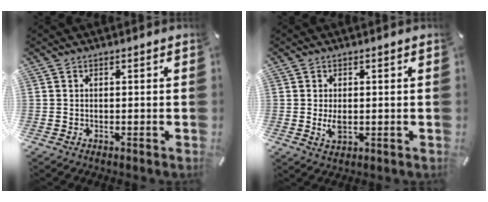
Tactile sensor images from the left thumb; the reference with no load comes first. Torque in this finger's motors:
{"motor_torque": [0.22, -0.11, 0.24, -0.23, 0.02]}